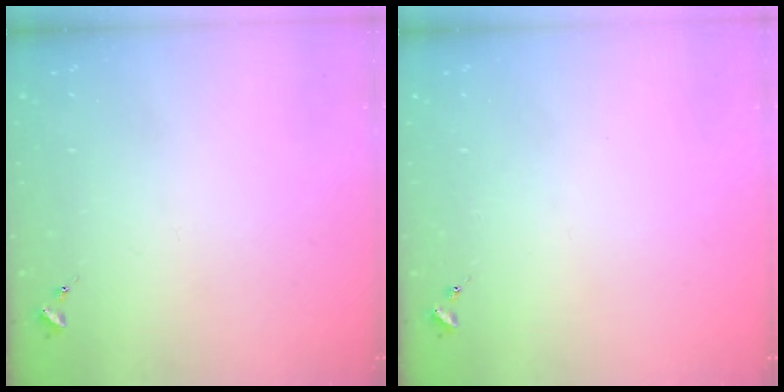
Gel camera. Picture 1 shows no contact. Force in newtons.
{"total": 0.0}